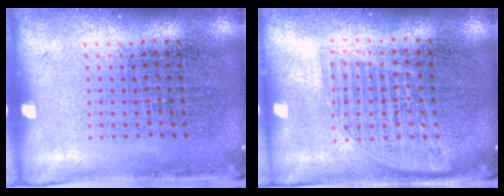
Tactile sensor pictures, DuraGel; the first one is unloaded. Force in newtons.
{"total": 1.6, "press": 1.4, "slide": 0.8}